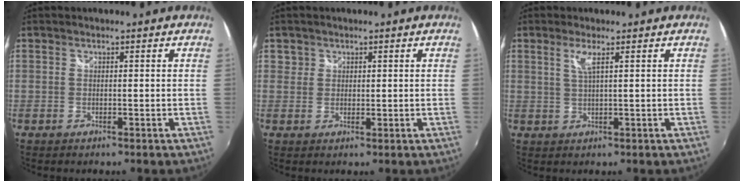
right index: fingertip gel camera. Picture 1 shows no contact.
{"total": 1.9, "force": [0.7, 1.7, 0.4], "torque": [-0.001, 0.004, 0.009]}
{"total": 2.5, "force": [1.1, -0.2, 2.2], "torque": [-0.044, -0.002, 0.023]}